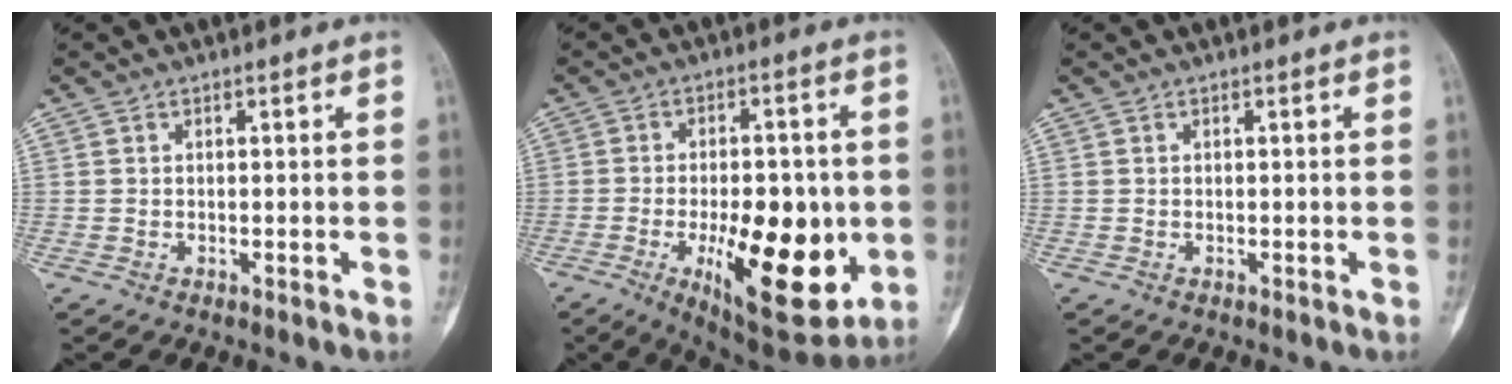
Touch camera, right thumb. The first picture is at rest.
{"total": 20.0, "force": [-4.6, 8.7, 17.4], "torque": [-0.235, -0.006, -0.049]}
{"total": 0.0}